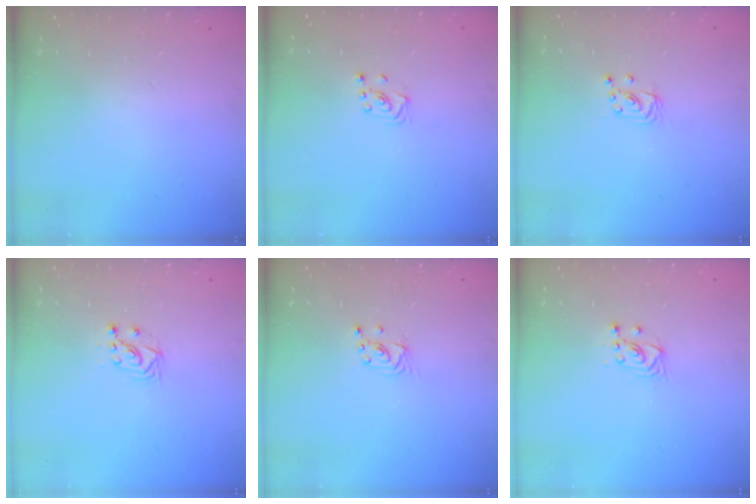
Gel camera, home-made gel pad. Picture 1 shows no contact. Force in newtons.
{"total": 1.9, "press": 1.8, "slide": 0.6}
{"total": 2.4, "press": 2.4, "slide": 0.2}
{"total": 4.4, "press": 4.4, "slide": 0.7}
{"total": 1.7, "press": 1.6, "slide": 0.1}
{"total": 3.2, "press": 3.1, "slide": 0.7}